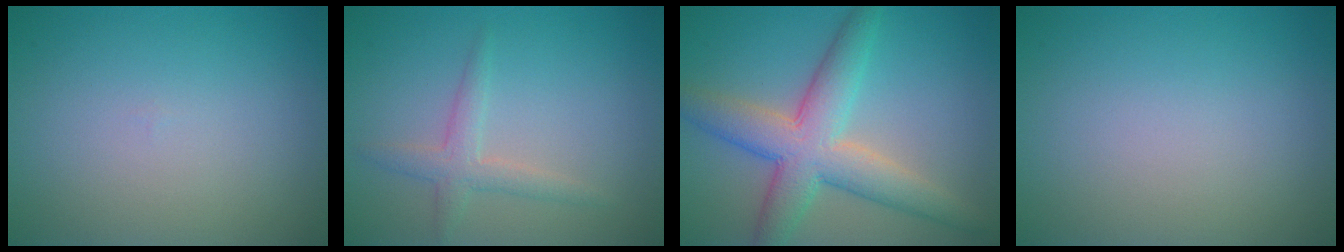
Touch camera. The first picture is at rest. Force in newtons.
{"total": 2.1, "press": 2.1, "slide": 0.0}
{"total": 6.9, "press": 6.9, "slide": 0.1}
{"total": 0.0}